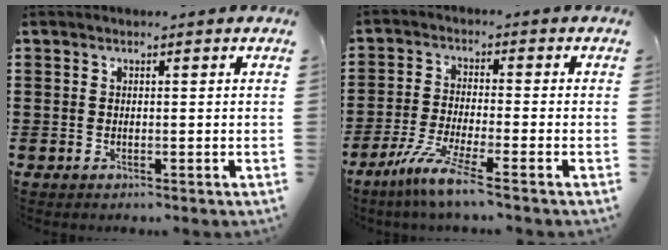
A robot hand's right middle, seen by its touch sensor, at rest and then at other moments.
{"total": 6.3, "force": [-4.4, 0.0, 4.5], "torque": [-0.099, -0.018, -0.084]}